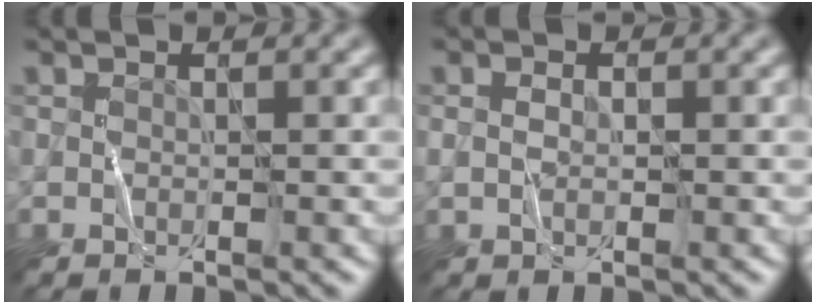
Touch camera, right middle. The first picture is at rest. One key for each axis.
{"total": 1.1, "fx": 0.0, "fy": 0.8, "fz": 0.9, "tx": -0.016, "ty": 0.002, "tz": -0.001}